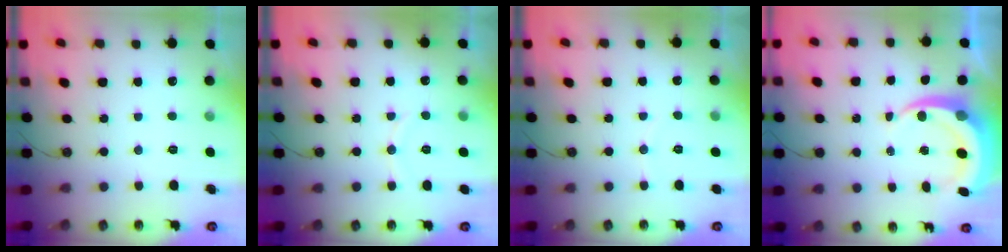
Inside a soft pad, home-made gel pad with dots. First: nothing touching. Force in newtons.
{"total": 5.7, "press": 5.7, "slide": 0.6}
{"total": 2.7, "press": 2.7, "slide": 0.3}
{"total": 7.1, "press": 7.1, "slide": 0.9}